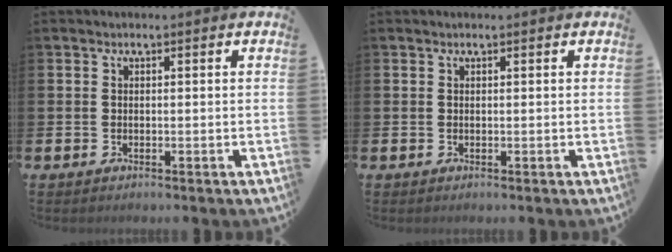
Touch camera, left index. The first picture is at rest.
{"total": 0.0}